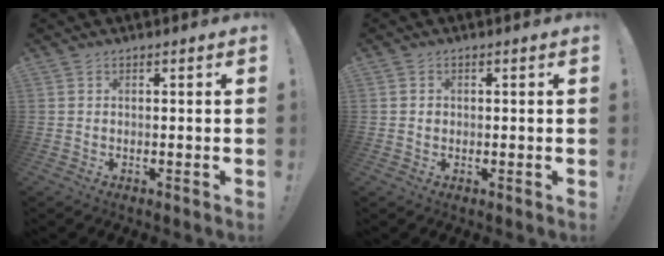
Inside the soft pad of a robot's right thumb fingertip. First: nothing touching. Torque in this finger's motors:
{"motor_torque": [-0.12, -0.01, -0.15, 0.05, -0.01]}